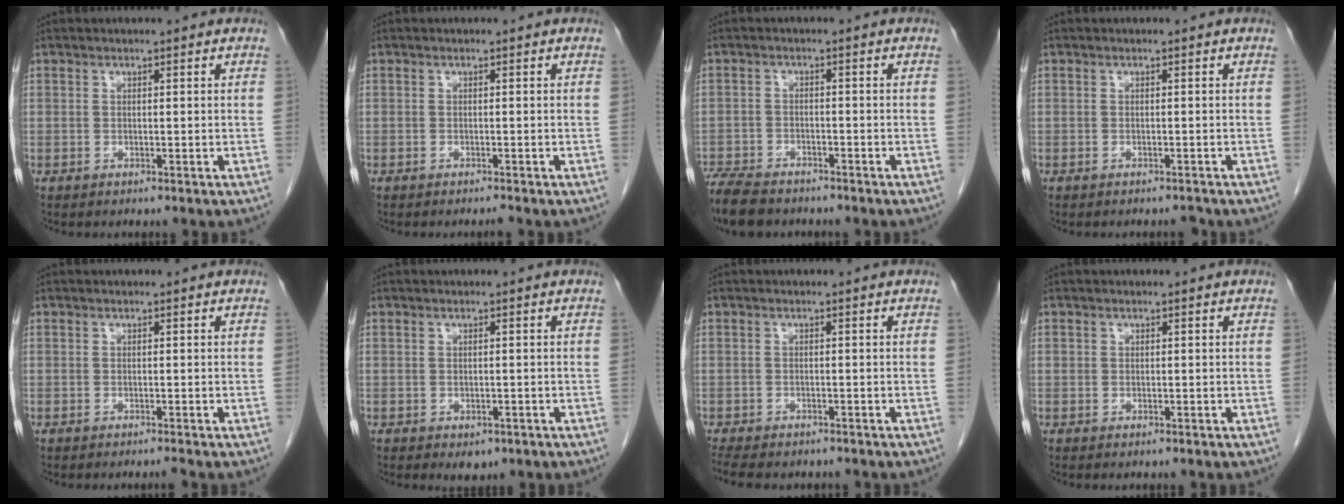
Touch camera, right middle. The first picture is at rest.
{"total": 0.5, "force": [-0.5, -0.1, 0.1], "torque": [-0.003, -0.001, -0.008]}
{"total": 8.3, "force": [-7.0, 2.9, 3.4], "torque": [-0.057, -0.014, -0.117]}
{"total": 0.8, "force": [-0.8, 0.1, 0.2], "torque": [-0.005, -0.001, -0.011]}
{"total": 0.6, "force": [-0.5, -0.3, 0.2], "torque": [-0.004, 0.000, -0.009]}
{"total": 2.3, "force": [-1.3, 1.4, 1.2], "torque": [-0.010, 0.001, -0.006]}
{"total": 8.4, "force": [-7.0, 3.0, 3.6], "torque": [-0.063, -0.003, -0.097]}
{"total": 0.6, "force": [-0.2, 0.6, 0.2], "torque": [-0.002, 0.003, -0.002]}